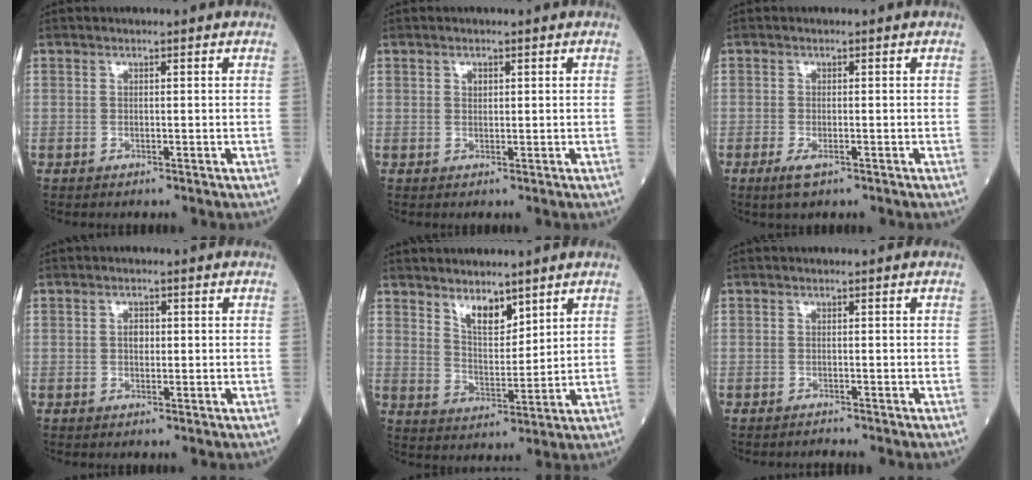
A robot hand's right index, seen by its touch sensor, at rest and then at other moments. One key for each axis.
{"total": 1.0, "fx": 0.5, "fy": 0.7, "fz": 0.5, "tx": -0.006, "ty": -0.001, "tz": 0.008}
{"total": 2.2, "fx": -1.1, "fy": 0.7, "fz": 1.7, "tx": -0.037, "ty": -0.003, "tz": -0.016}
{"total": 1.5, "fx": 0.0, "fy": 1.0, "fz": 1.1, "tx": -0.017, "ty": 0.003, "tz": 0.000}
{"total": 5.4, "fx": 4.1, "fy": 2.1, "fz": 2.8, "tx": -0.052, "ty": -0.008, "tz": 0.080}
{"total": 0.7, "fx": -0.7, "fy": -0.1, "fz": -0.2, "tx": -0.001, "ty": -0.006, "tz": -0.011}